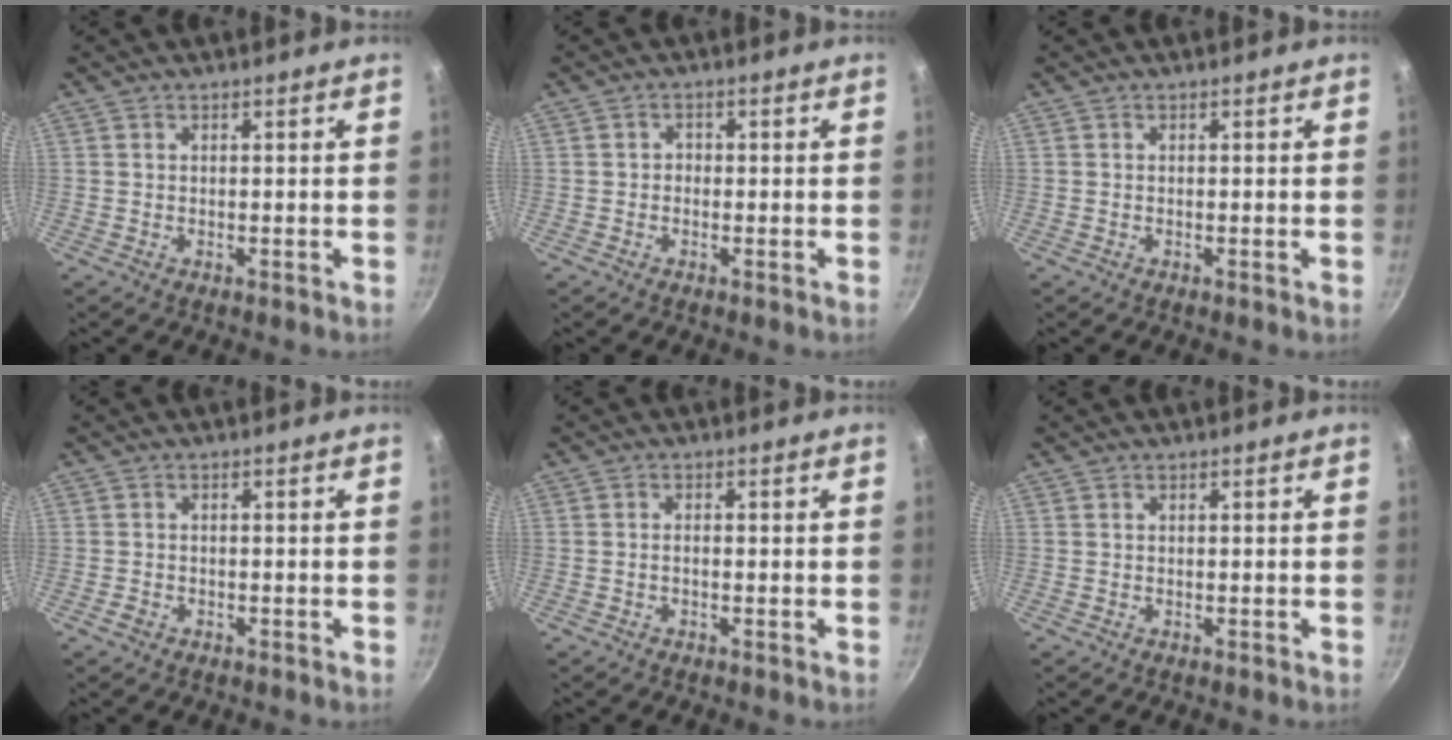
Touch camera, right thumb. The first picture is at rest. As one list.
[{"total": 1.1, "force": [-0.4, 1.0, 0.4], "torque": [-0.003, 0.004, -0.010]}, {"total": 0.0}, {"total": 1.5, "force": [-0.9, 1.1, 0.6], "torque": [-0.013, 0.011, -0.015]}, {"total": 1.1, "force": [-0.3, 0.5, 0.9], "torque": [-0.018, 0.007, -0.008]}, {"total": 0.0}]